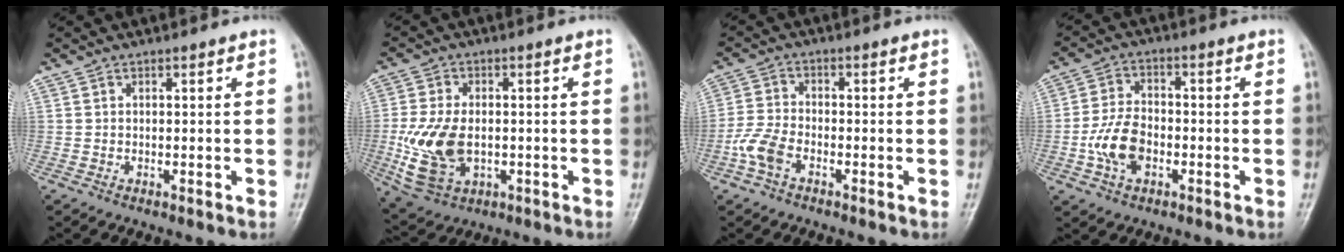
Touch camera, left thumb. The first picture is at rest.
{"total": 11.7, "force": [-1.6, 7.5, 8.9], "torque": [-0.175, -0.006, -0.022]}
{"total": 5.4, "force": [-2.8, 3.1, 3.4], "torque": [-0.079, 0.012, -0.060]}
{"total": 8.0, "force": [-2.4, 5.3, 5.5], "torque": [-0.097, 0.016, -0.048]}